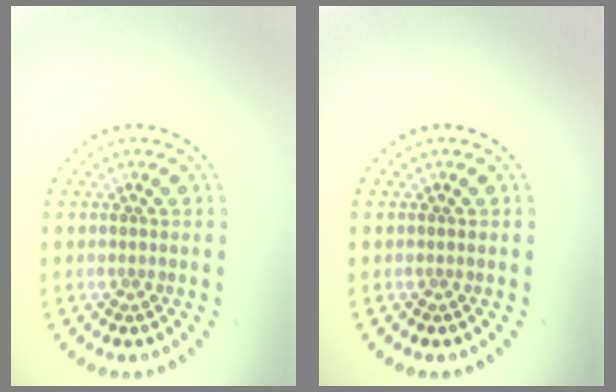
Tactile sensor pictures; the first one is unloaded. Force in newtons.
{"total": 0.0}